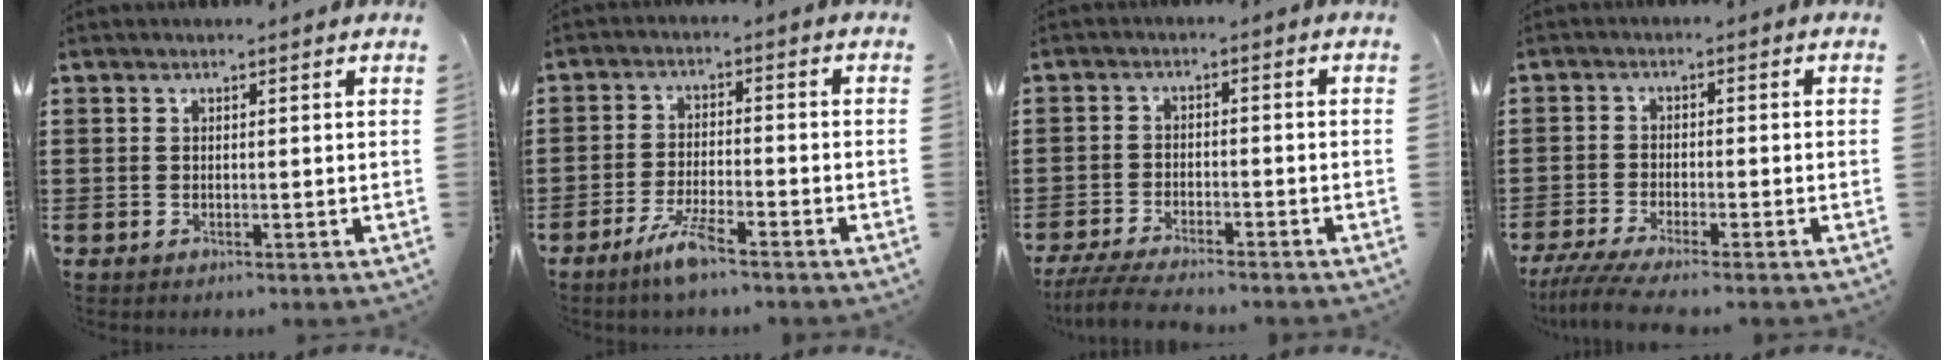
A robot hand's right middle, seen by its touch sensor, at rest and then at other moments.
{"total": 4.9, "force": [-3.3, 0.5, 3.6], "torque": [-0.084, -0.010, -0.065]}
{"total": 4.3, "force": [-4.0, 0.2, 1.6], "torque": [-0.047, -0.014, -0.084]}
{"total": 3.6, "force": [-2.9, 0.0, 2.1], "torque": [-0.057, -0.016, -0.061]}